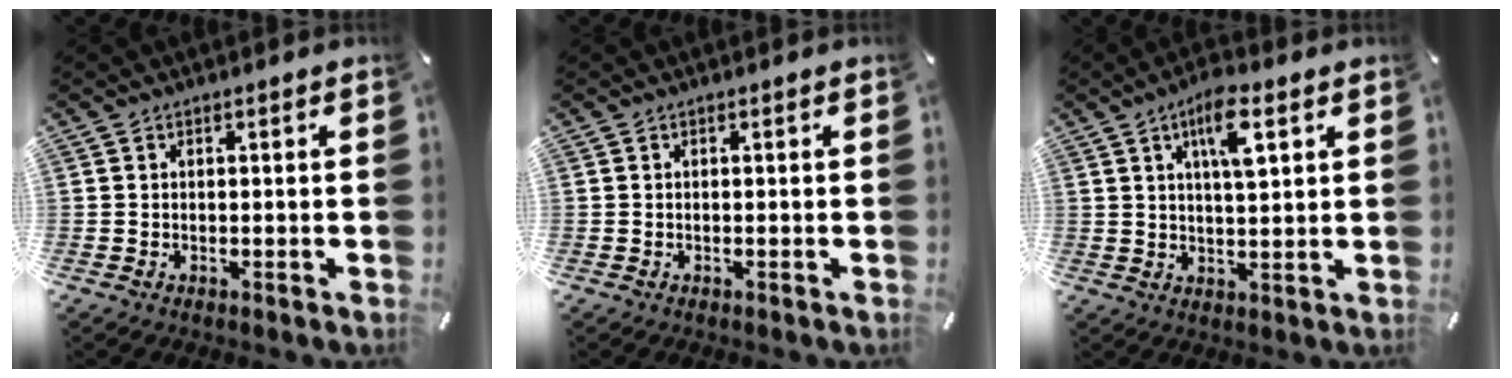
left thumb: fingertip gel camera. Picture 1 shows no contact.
{"total": 0.0}
{"total": 8.2, "force": [3.8, 2.5, 6.8], "torque": [-0.117, -0.003, 0.060]}